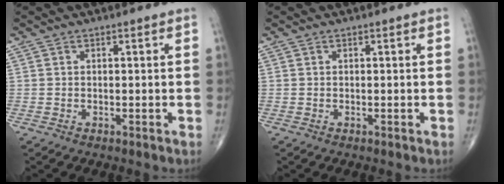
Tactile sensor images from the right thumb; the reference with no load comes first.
{"total": 0.0}